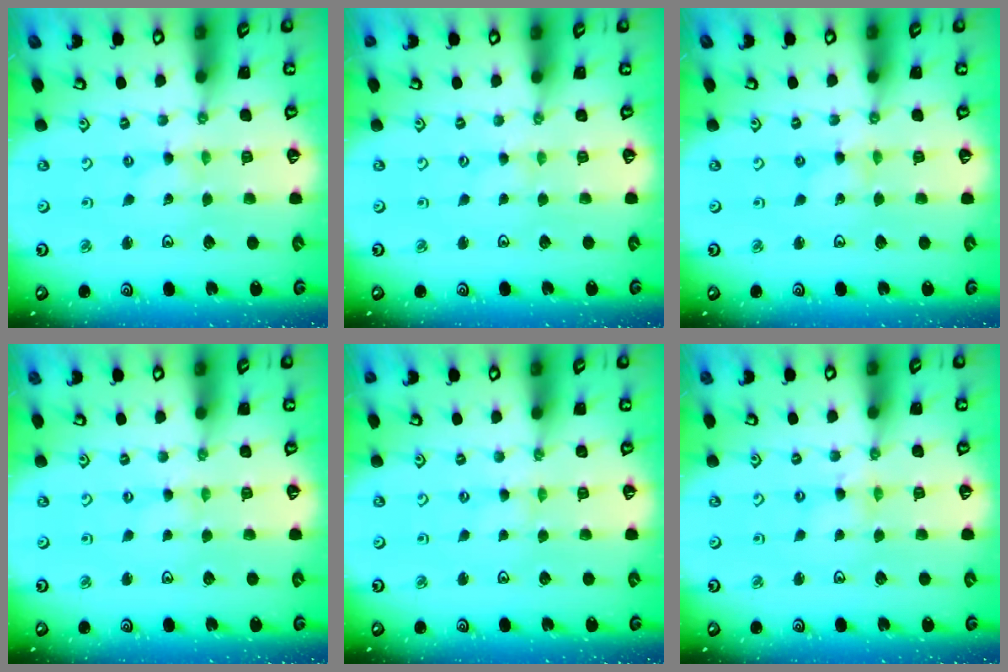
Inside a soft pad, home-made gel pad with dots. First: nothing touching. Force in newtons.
{"total": 0.0}
{"total": 0.0}
{"total": 0.0}
{"total": 0.0}
{"total": 2.0, "press": 2.0, "slide": 0.3}